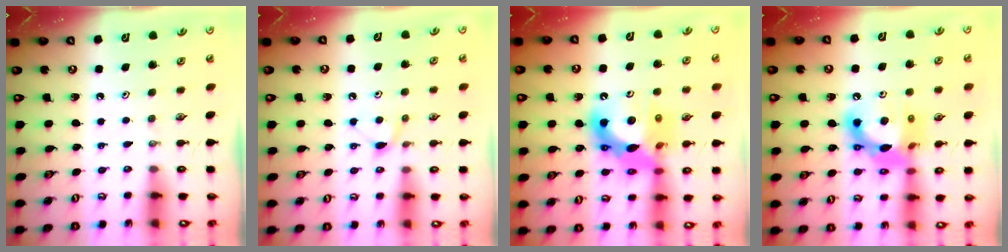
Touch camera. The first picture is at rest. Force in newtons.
{"total": 6.1, "press": 6.1, "slide": 0.9}
{"total": 13.9, "press": 13.6, "slide": 2.8}
{"total": 15.3, "press": 15.3, "slide": 0.9}